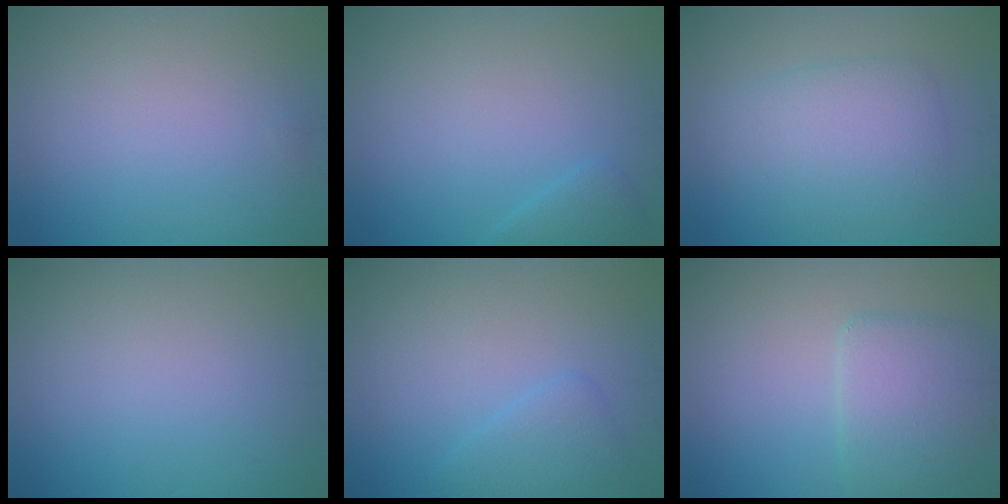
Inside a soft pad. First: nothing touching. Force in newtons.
{"total": 1.4, "press": 1.4, "slide": 0.1}
{"total": 5.0, "press": 5.0, "slide": 0.2}
{"total": 0.0}
{"total": 2.0, "press": 2.0, "slide": 0.2}
{"total": 4.4, "press": 4.4, "slide": 0.3}